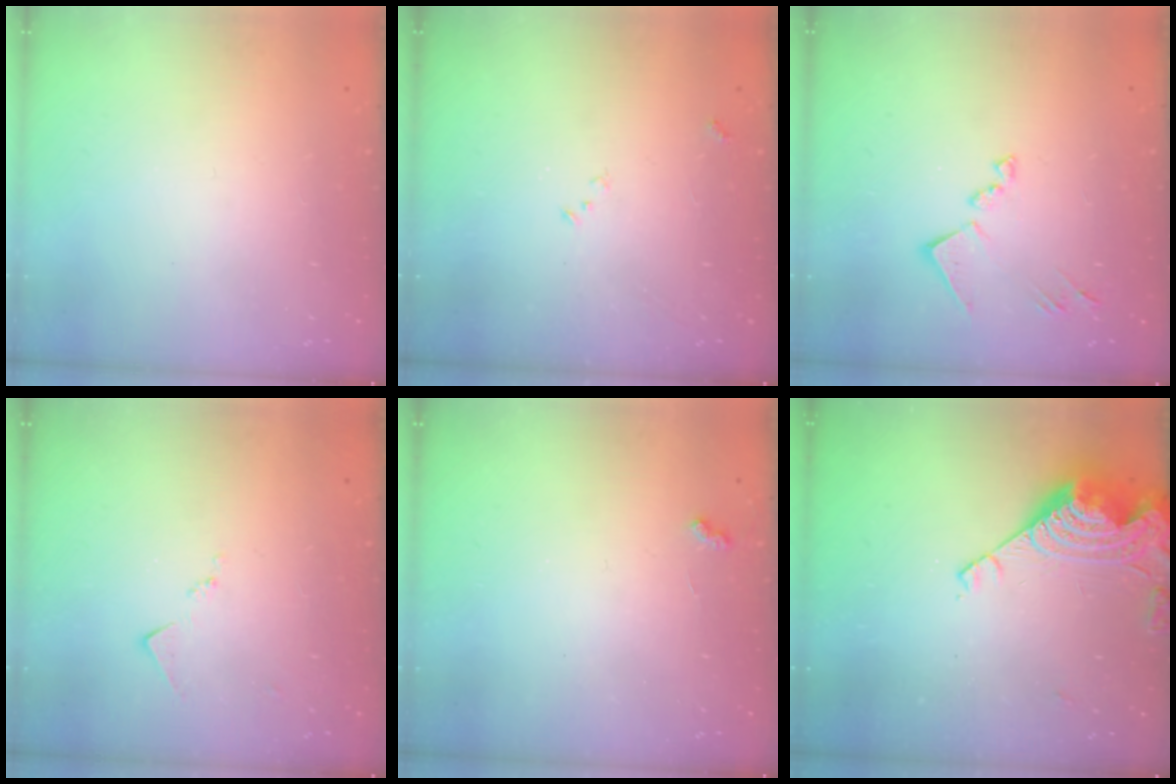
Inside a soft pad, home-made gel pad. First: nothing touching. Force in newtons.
{"total": 7.6, "press": 7.5, "slide": 0.9}
{"total": 12.1, "press": 12.1, "slide": 0.7}
{"total": 7.4, "press": 7.3, "slide": 0.9}
{"total": 2.9, "press": 2.8, "slide": 0.6}
{"total": 12.3, "press": 12.3, "slide": 0.9}